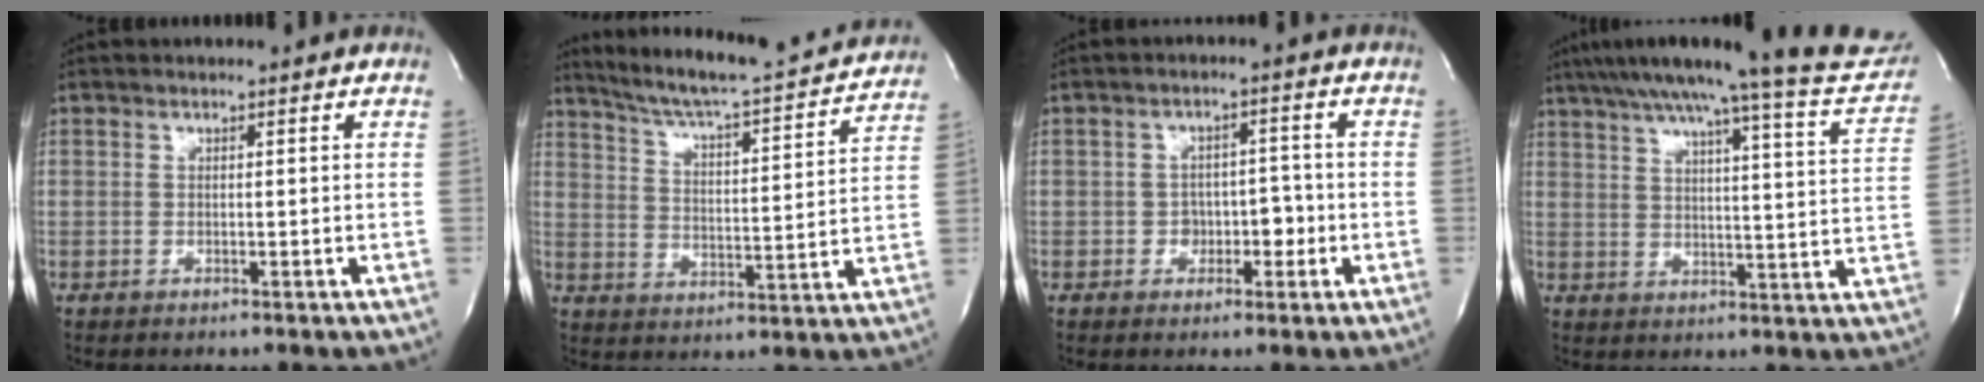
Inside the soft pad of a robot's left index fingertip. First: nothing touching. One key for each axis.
{"total": 19.7, "fx": 18.2, "fy": 1.2, "fz": 7.6, "tx": -0.121, "ty": -0.025, "tz": 0.248}
{"total": 4.1, "fx": -1.7, "fy": 2.9, "fz": 2.5, "tx": -0.026, "ty": 0.012, "tz": -0.024}
{"total": 21.7, "fx": 19.2, "fy": 0.2, "fz": 10.2, "tx": -0.153, "ty": -0.045, "tz": 0.236}